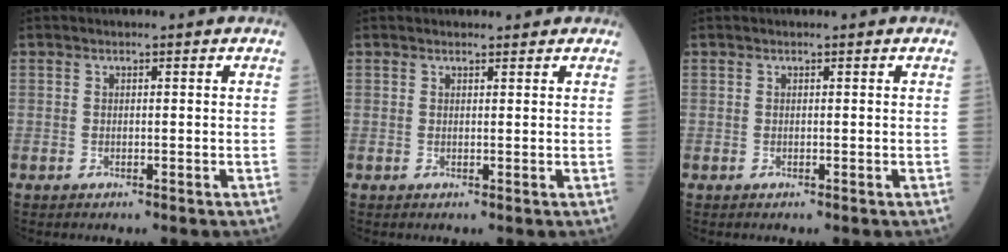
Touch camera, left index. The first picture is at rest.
{"total": 2.6, "force": [2.3, 0.9, 0.7], "torque": [-0.008, 0.014, 0.026]}
{"total": 0.0}